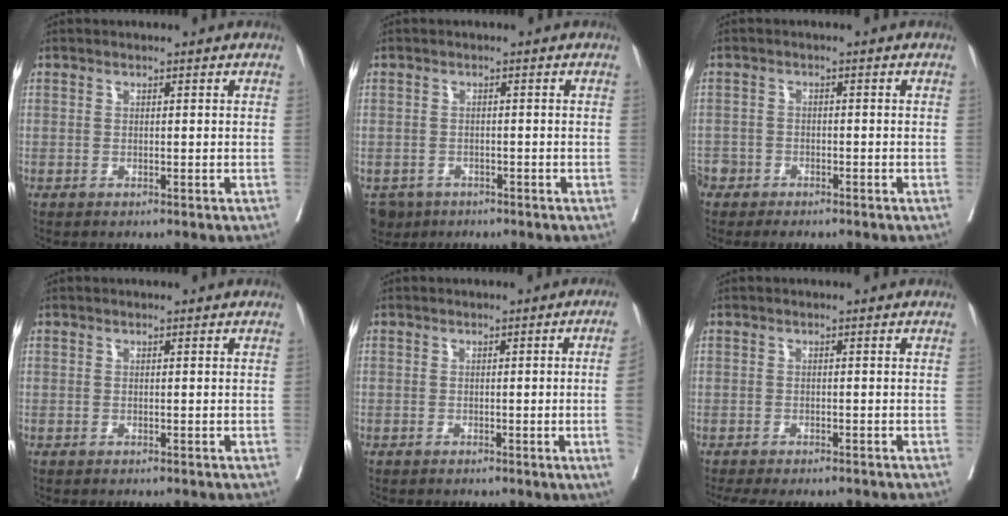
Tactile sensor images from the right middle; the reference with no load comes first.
{"total": 4.6, "force": [-3.2, 3.1, 0.6], "torque": [-0.005, 0.001, -0.051]}
{"total": 5.4, "force": [-4.2, 3.0, 1.3], "torque": [-0.024, -0.002, -0.072]}
{"total": 0.0}
{"total": 4.0, "force": [-0.5, -1.5, 3.7], "torque": [-0.042, -0.008, -0.005]}
{"total": 6.8, "force": [-5.9, 2.2, 2.6], "torque": [-0.027, -0.006, -0.084]}